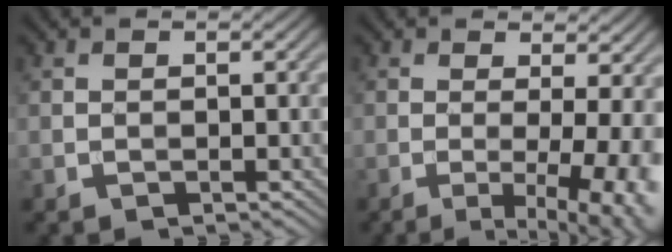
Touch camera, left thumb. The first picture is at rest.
{"total": 10.0, "force": [-1.2, 3.0, 9.5], "torque": [-0.103, 0.003, -0.010]}